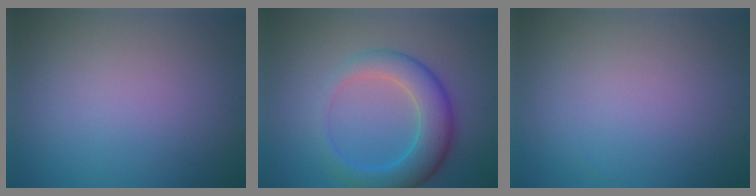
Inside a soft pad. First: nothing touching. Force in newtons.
{"total": 5.6, "press": 5.6, "slide": 0.2}
{"total": 0.0}